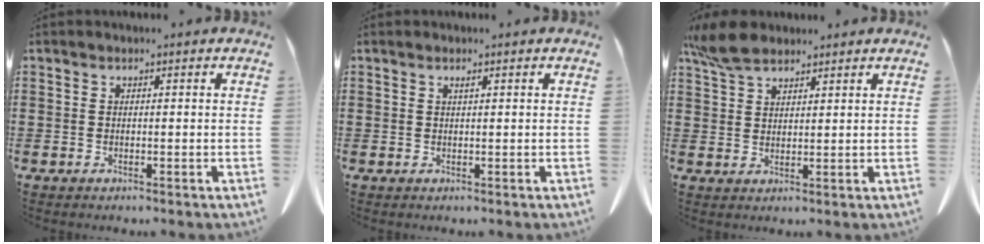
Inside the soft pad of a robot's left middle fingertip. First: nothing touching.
{"total": 0.9, "force": [0.4, -0.1, 0.8], "torque": [-0.015, -0.006, 0.009]}
{"total": 5.9, "force": [4.5, 2.2, 3.0], "torque": [-0.073, -0.002, 0.087]}